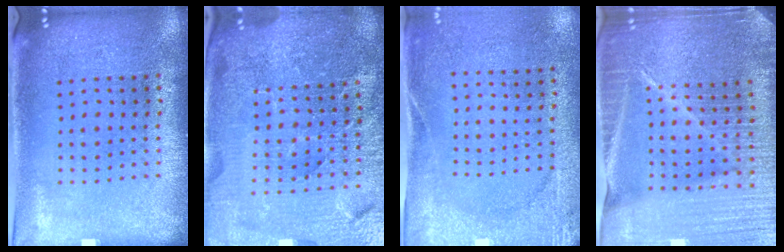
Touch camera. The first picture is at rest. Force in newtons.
{"total": 5.8, "press": 5.2, "slide": 2.5}
{"total": 2.6, "press": 2.0, "slide": 1.6}
{"total": 5.1, "press": 4.6, "slide": 2.2}